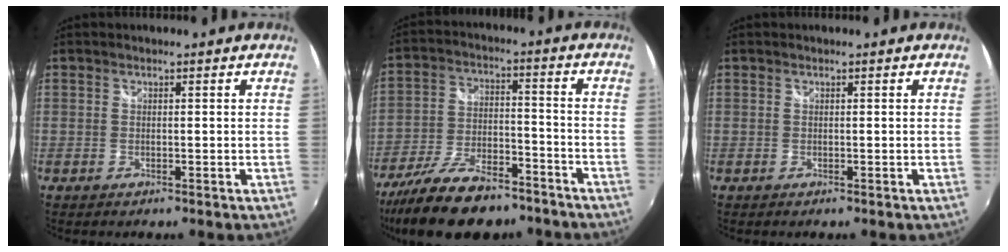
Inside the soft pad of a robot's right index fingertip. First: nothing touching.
{"total": 18.9, "force": [-14.7, 6.9, 9.8], "torque": [-0.198, -0.022, -0.238]}
{"total": 0.0}